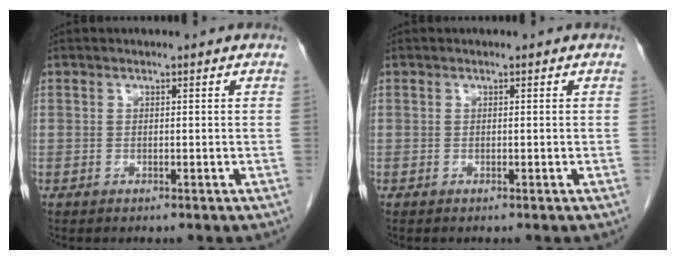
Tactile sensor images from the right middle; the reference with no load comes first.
{"total": 0.0}